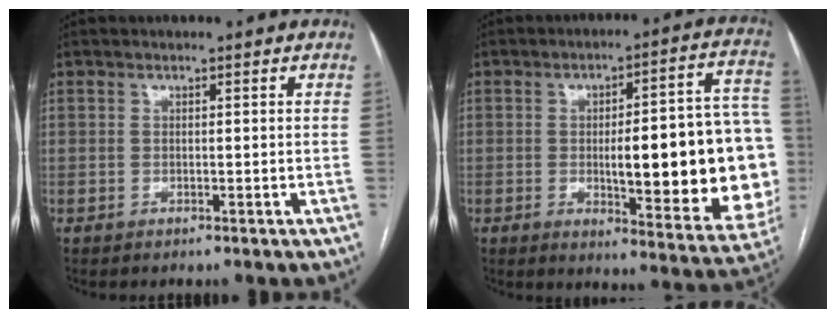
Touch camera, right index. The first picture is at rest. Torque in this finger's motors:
{"motor_torque": [2.14, 0.00, 1.05, 0.16]}